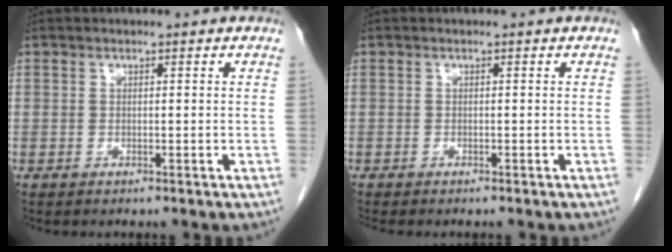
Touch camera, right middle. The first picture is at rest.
{"total": 2.8, "force": [-2.5, 0.6, 1.2], "torque": [-0.013, -0.004, -0.028]}